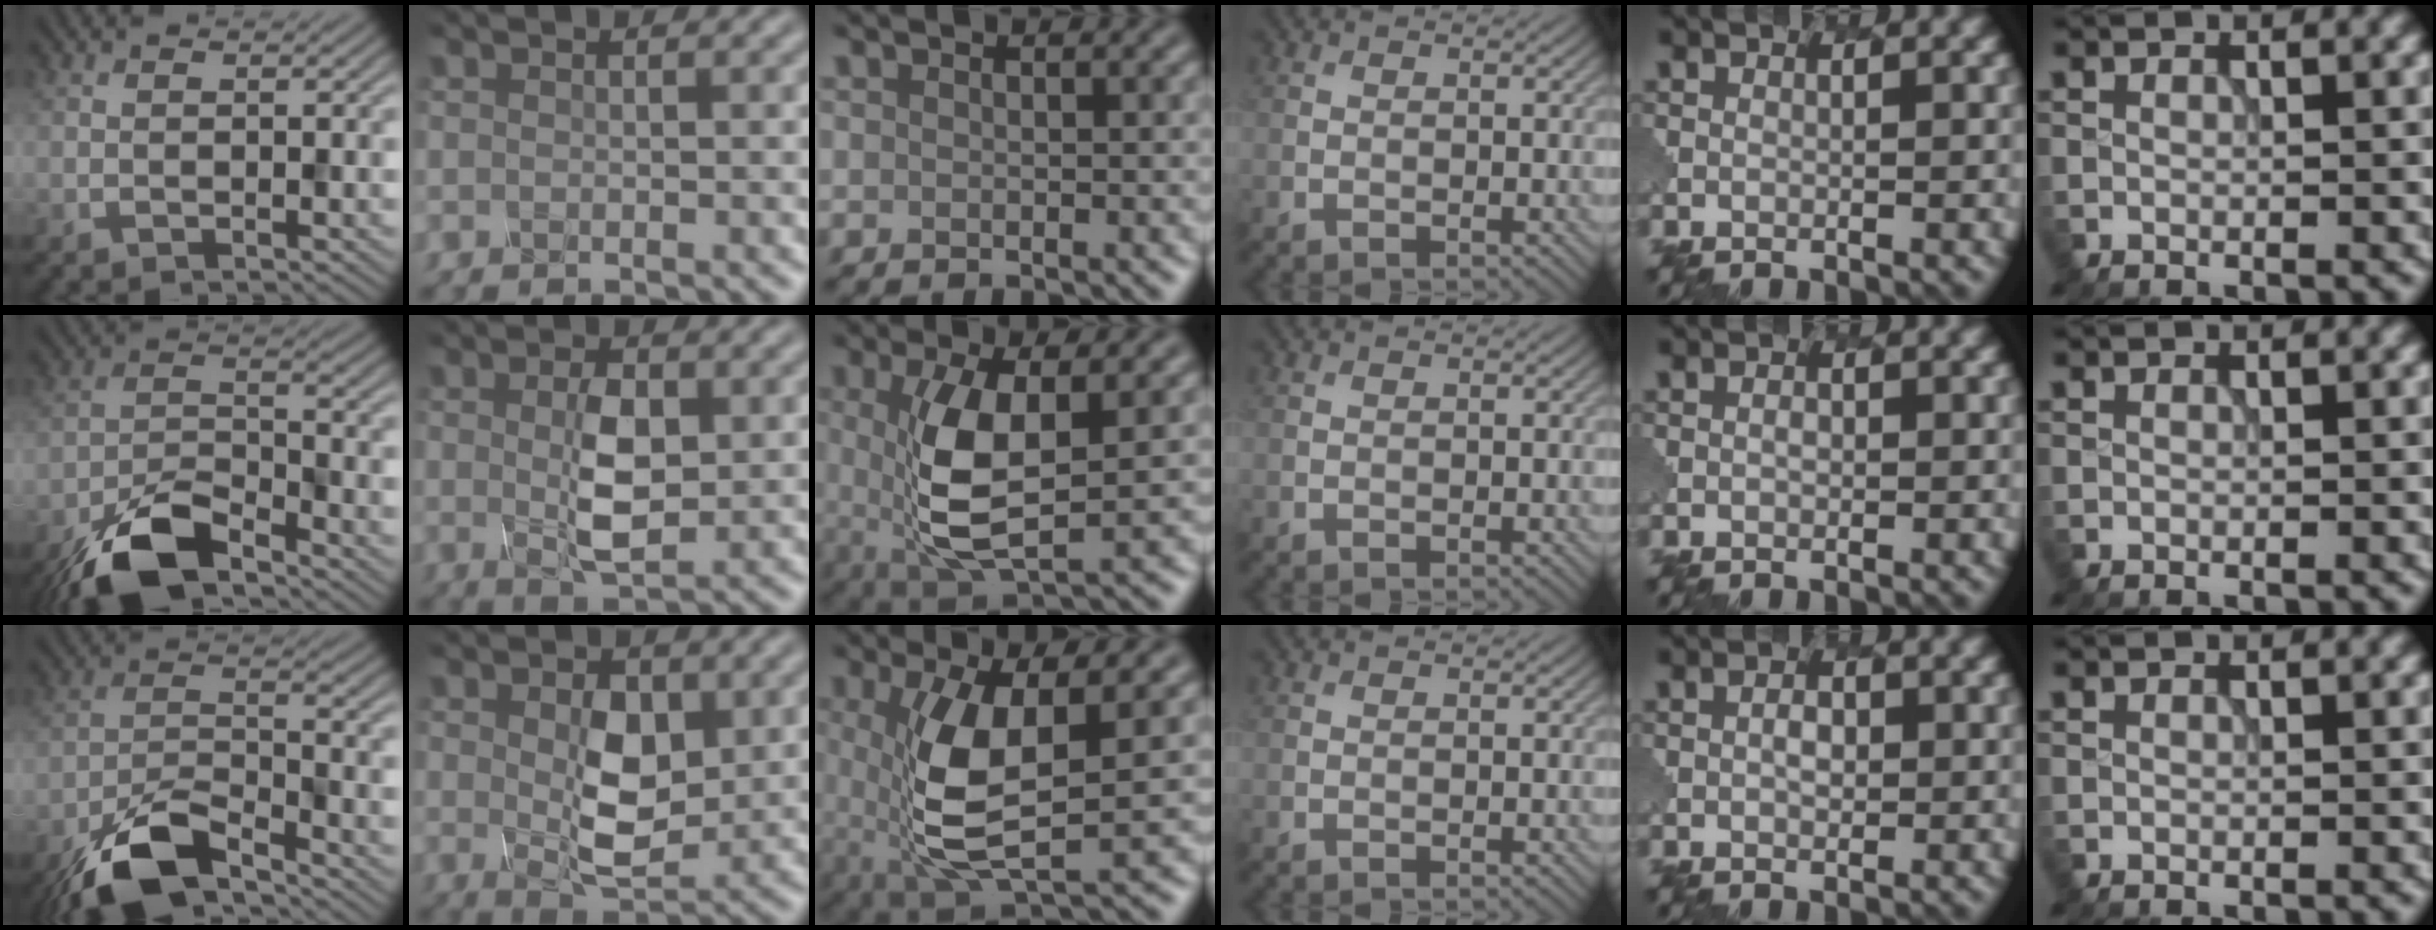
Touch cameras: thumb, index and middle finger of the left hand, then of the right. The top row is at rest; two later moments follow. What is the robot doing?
{"motion": "press", "object": "mechanical pencil"}